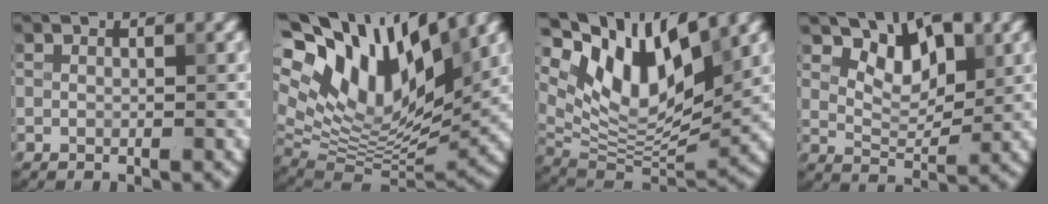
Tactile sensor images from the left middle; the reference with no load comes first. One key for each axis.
{"total": 15.7, "fx": 7.9, "fy": 7.2, "fz": 11.5, "tx": -0.220, "ty": 0.026, "tz": 0.137}
{"total": 11.3, "fx": 6.2, "fy": 4.7, "fz": 8.2, "tx": -0.139, "ty": -0.001, "tz": 0.117}
{"total": 5.0, "fx": 3.0, "fy": 2.5, "fz": 3.2, "tx": -0.053, "ty": -0.007, "tz": 0.043}